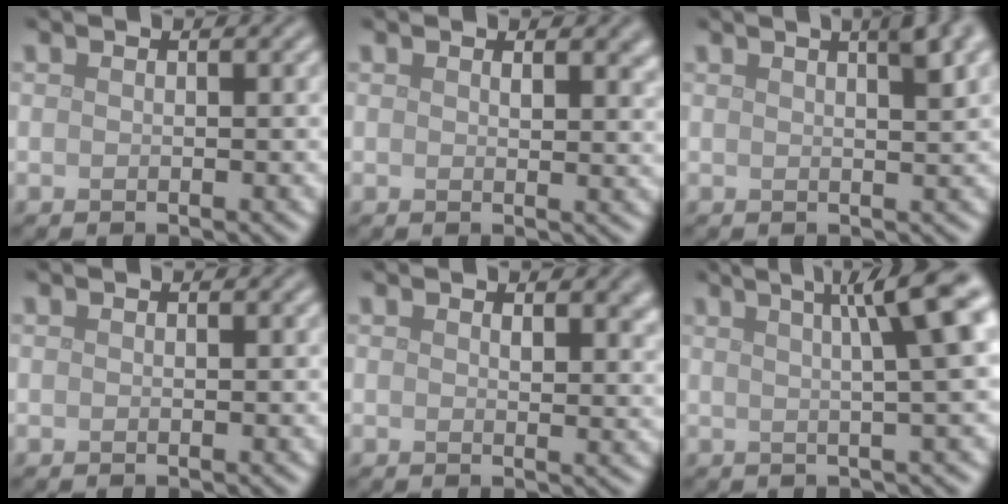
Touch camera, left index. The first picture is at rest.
{"total": 1.9, "force": [1.0, 0.7, 1.4], "torque": [-0.015, -0.002, 0.019]}
{"total": 5.0, "force": [2.6, 1.7, 3.9], "torque": [-0.026, 0.025, 0.012]}
{"total": 0.0}
{"total": 2.4, "force": [1.3, 1.0, 1.7], "torque": [-0.020, -0.003, 0.023]}
{"total": 9.0, "force": [3.3, 2.4, 8.0], "torque": [-0.056, 0.046, 0.019]}